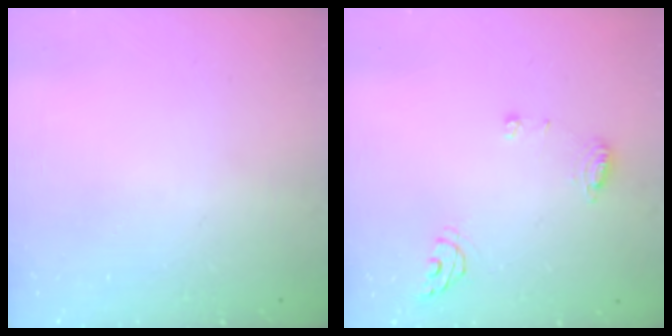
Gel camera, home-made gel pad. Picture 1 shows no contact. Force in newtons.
{"total": 7.2, "press": 7.2, "slide": 0.8}